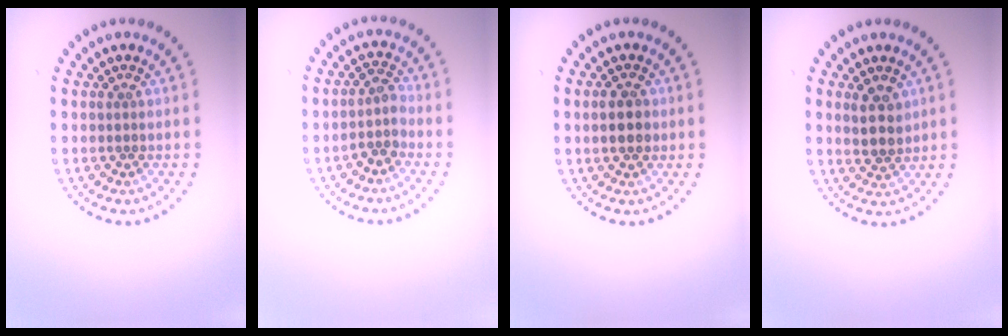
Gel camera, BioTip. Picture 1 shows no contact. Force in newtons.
{"total": 1.9, "press": 1.6, "slide": 1.1}
{"total": 2.4, "press": 2.4, "slide": 0.1}
{"total": 2.5, "press": 2.4, "slide": 0.8}